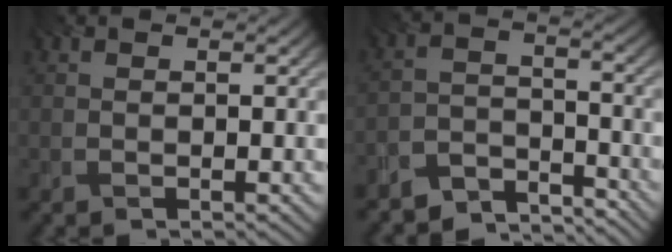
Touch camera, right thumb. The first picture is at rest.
{"total": 6.6, "force": [-6.0, 2.2, 1.7], "torque": [-0.030, -0.004, -0.119]}